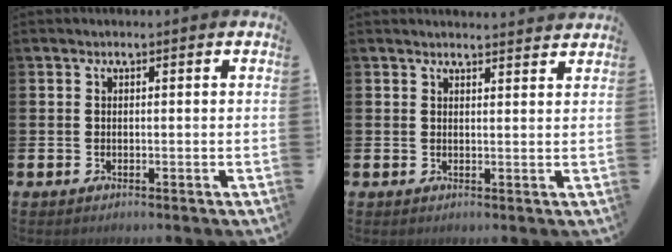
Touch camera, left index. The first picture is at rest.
{"total": 2.1, "force": [2.1, 0.0, -0.1], "torque": [0.007, -0.015, 0.037]}